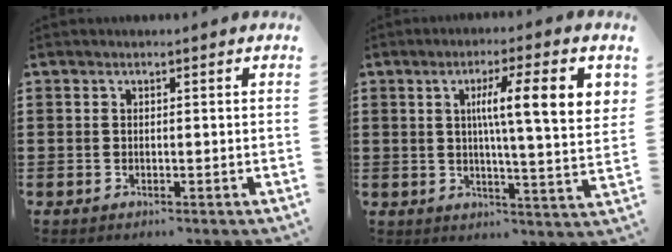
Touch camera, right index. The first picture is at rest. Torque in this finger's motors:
{"motor_torque": [1.51, 0.63, 0.93, 0.21]}